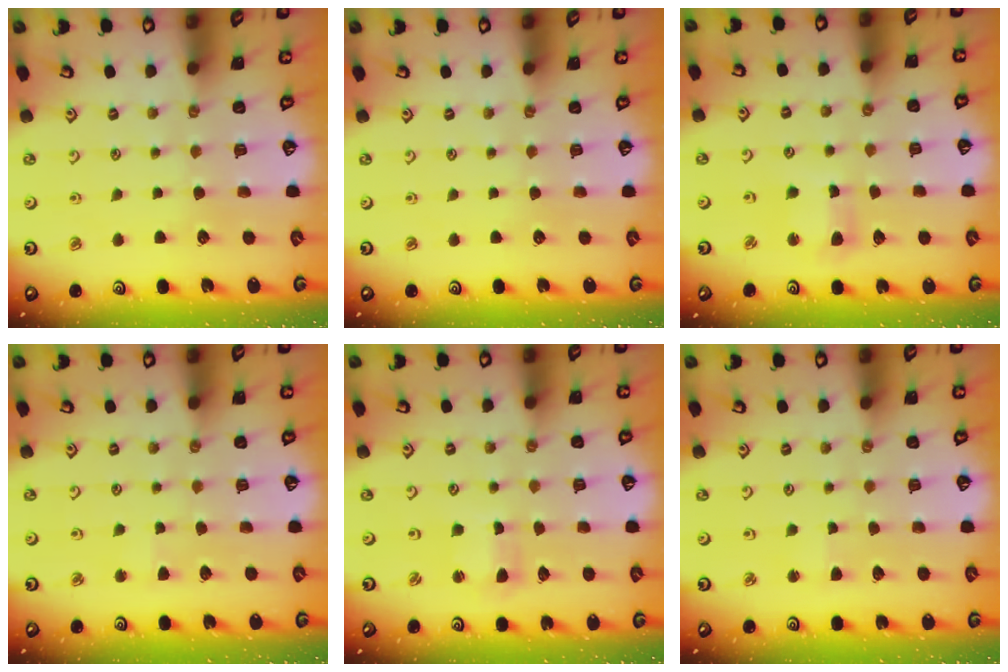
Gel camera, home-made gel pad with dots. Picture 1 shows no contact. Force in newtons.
{"total": 0.0}
{"total": 5.2, "press": 5.1, "slide": 0.7}
{"total": 1.5, "press": 1.5, "slide": 0.3}
{"total": 1.7, "press": 1.7, "slide": 0.4}
{"total": 1.6, "press": 1.5, "slide": 0.2}